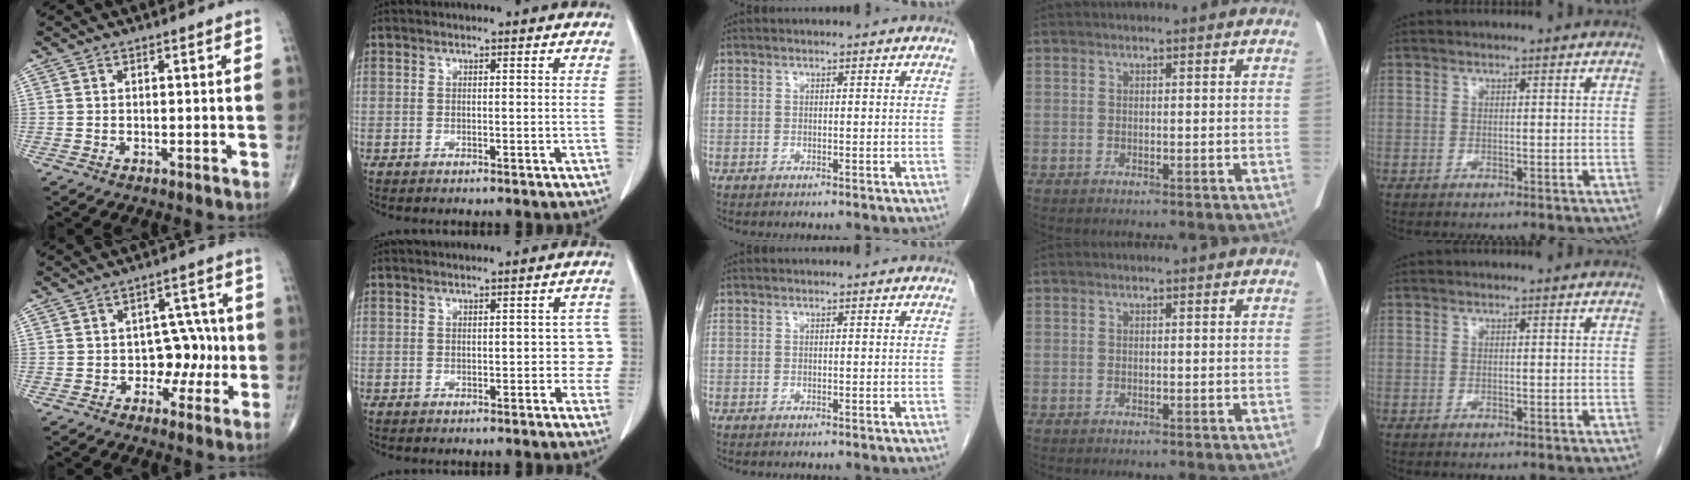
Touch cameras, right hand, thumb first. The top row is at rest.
{"thumb": {"total": 6.9, "force": [-1.2, 4.9, 4.7], "torque": [-0.020, 0.026, -0.019]}, "index": {"total": 3.9, "force": [-0.2, 1.9, 3.4], "torque": [-0.021, 0.020, -0.004]}}